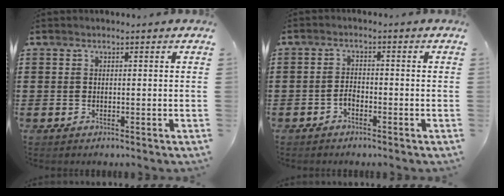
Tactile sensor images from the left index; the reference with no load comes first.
{"total": 1.9, "force": [-1.3, 0.9, 1.1], "torque": [-0.032, 0.002, -0.028]}